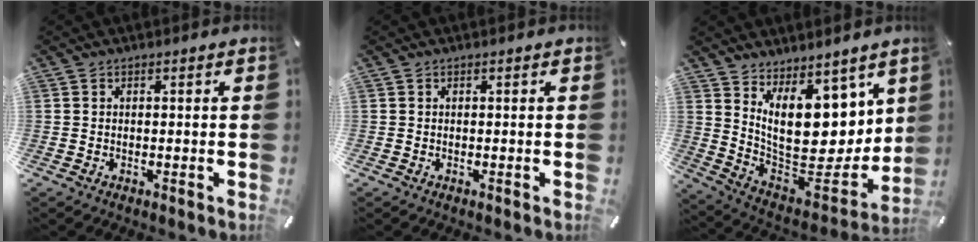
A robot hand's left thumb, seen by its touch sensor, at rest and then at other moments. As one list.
[{"total": 0.0}, {"total": 17.5, "force": [7.9, 10.7, 11.4], "torque": [-0.189, -0.094, 0.148]}]